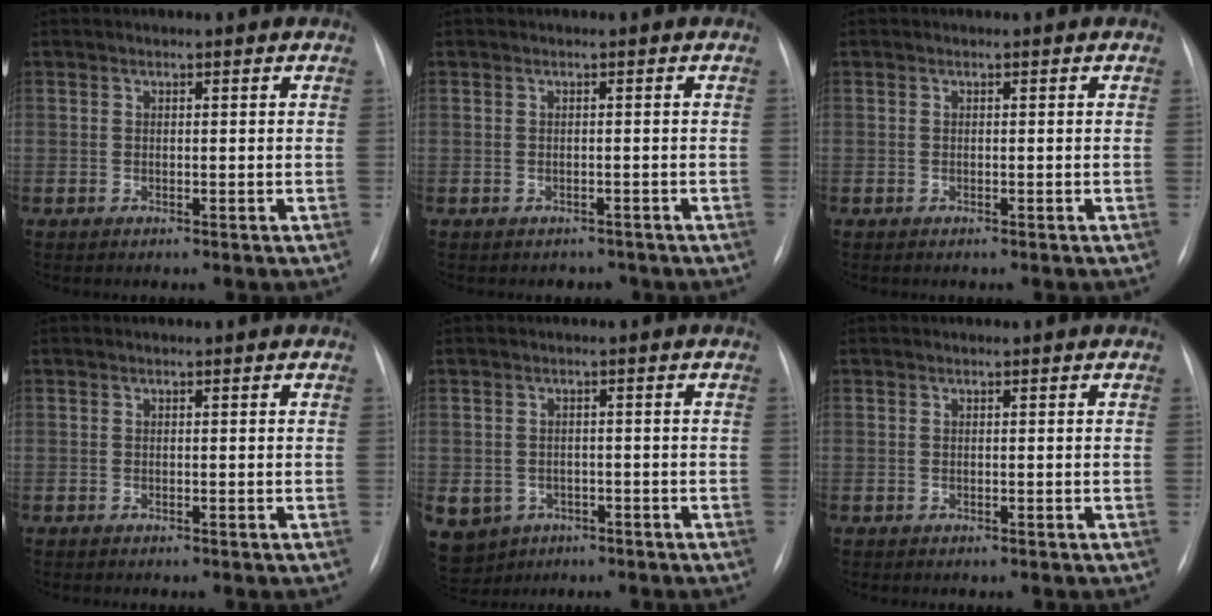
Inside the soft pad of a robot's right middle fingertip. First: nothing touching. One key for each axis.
{"total": 2.1, "fx": -1.8, "fy": 1.1, "fz": -0.2, "tx": 0.002, "ty": 0.005, "tz": -0.025}
{"total": 0.0}
{"total": 0.0}
{"total": 9.7, "fx": -4.8, "fy": 8.0, "fz": 2.9, "tx": -0.084, "ty": 0.004, "tz": -0.062}
{"total": 0.0}